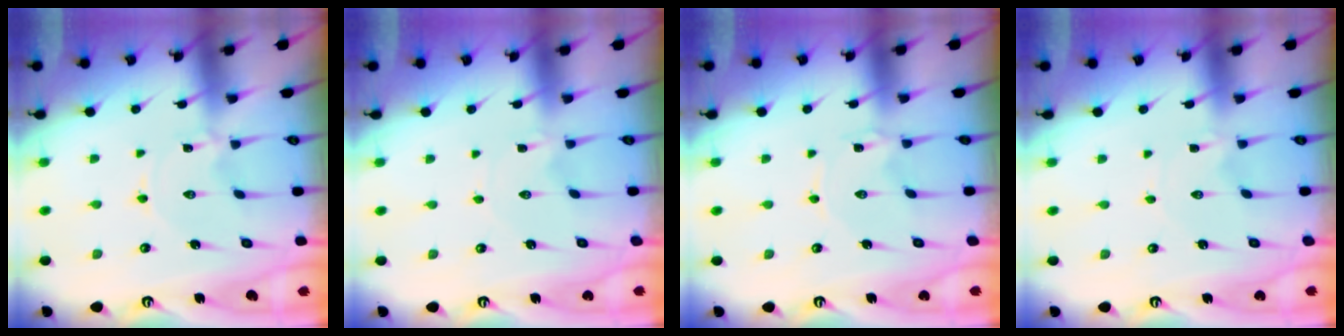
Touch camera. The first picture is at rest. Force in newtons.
{"total": 0.8, "press": 0.8, "slide": 0.1}
{"total": 0.8, "press": 0.8, "slide": 0.1}
{"total": 0.8, "press": 0.8, "slide": 0.1}